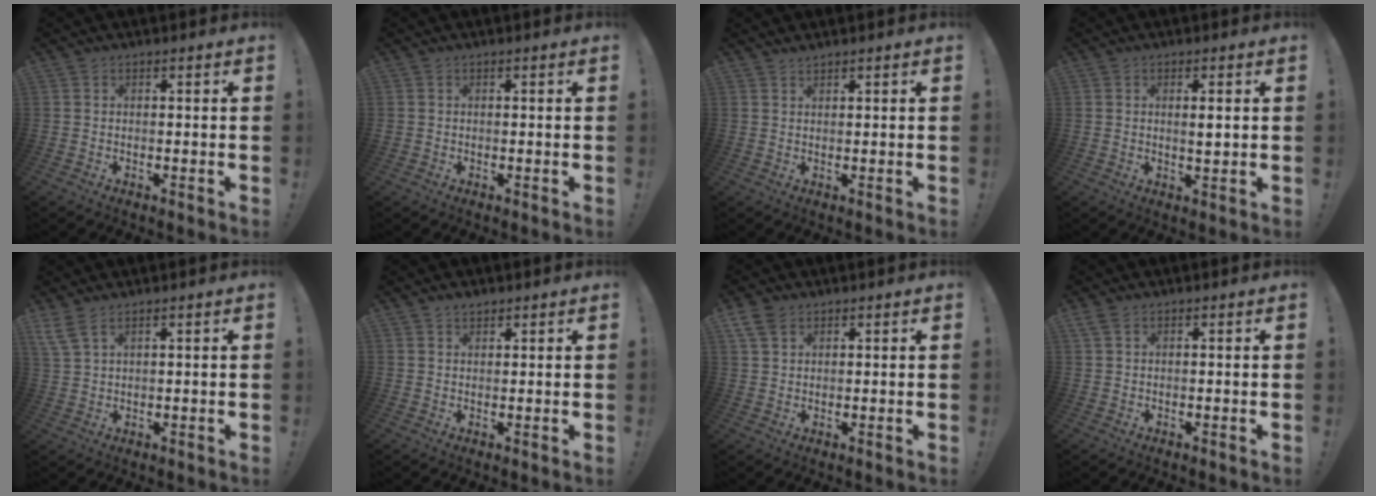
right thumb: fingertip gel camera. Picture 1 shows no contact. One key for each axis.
{"total": 0.6, "fx": -0.1, "fy": 0.6, "fz": 0.0, "tx": -0.001, "ty": 0.003, "tz": -0.002}
{"total": 1.3, "fx": 1.3, "fy": -0.1, "fz": 0.3, "tx": 0.001, "ty": -0.009, "tz": 0.023}
{"total": 2.6, "fx": 0.5, "fy": 0.3, "fz": 2.5, "tx": -0.036, "ty": -0.009, "tz": 0.005}
{"total": 4.8, "fx": 3.3, "fy": 1.5, "fz": 3.1, "tx": -0.068, "ty": -0.011, "tz": 0.066}
{"total": 1.9, "fx": 1.6, "fy": 0.8, "fz": 0.5, "tx": -0.004, "ty": -0.011, "tz": 0.029}
{"total": 5.2, "fx": 3.1, "fy": 3.0, "fz": 2.7, "tx": -0.055, "ty": -0.002, "tz": 0.063}
{"total": 1.8, "fx": 1.0, "fy": 0.8, "fz": 1.3, "tx": -0.023, "ty": 0.002, "tz": 0.019}